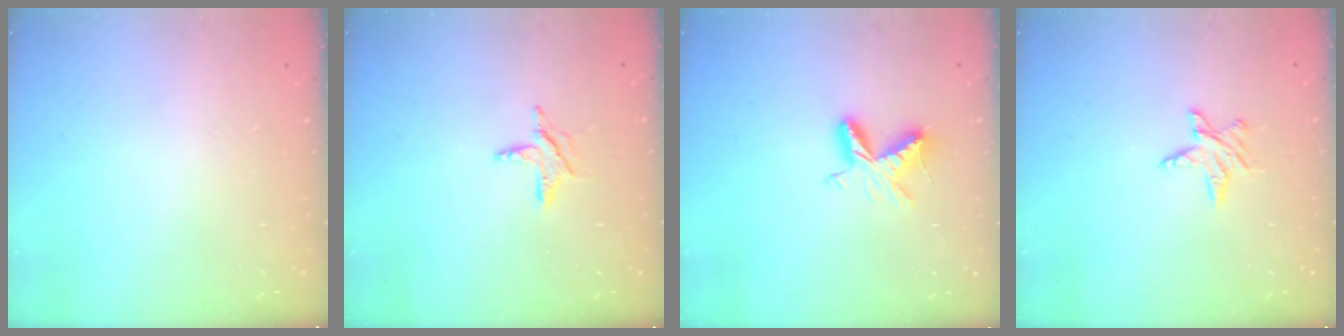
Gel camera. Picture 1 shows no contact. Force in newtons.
{"total": 6.0, "press": 6.0, "slide": 0.3}
{"total": 7.0, "press": 7.0, "slide": 0.5}
{"total": 5.2, "press": 5.2, "slide": 0.6}